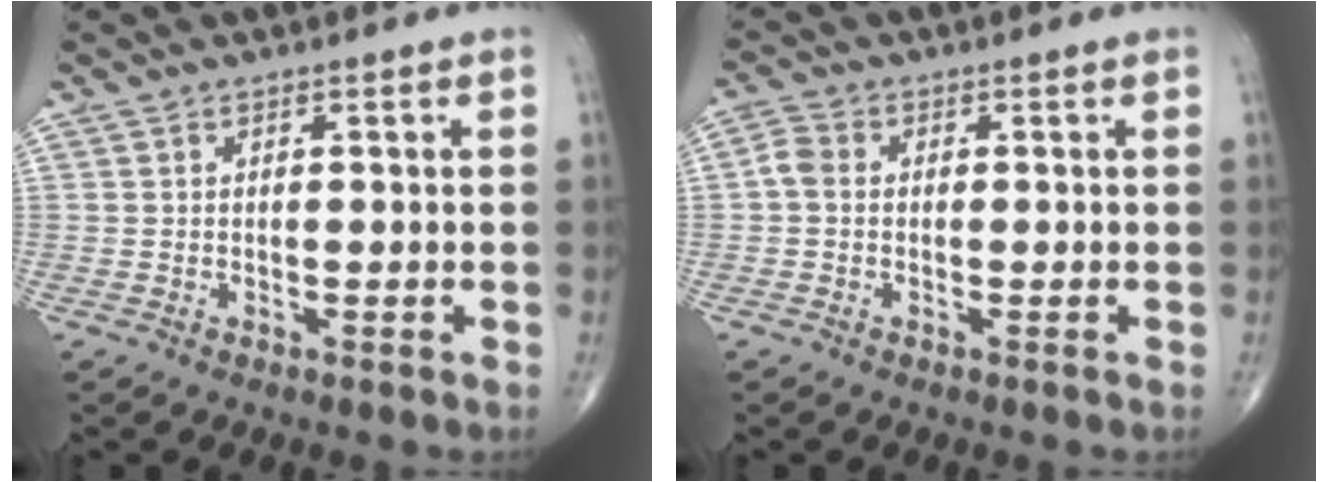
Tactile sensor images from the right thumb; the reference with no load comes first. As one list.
[{"total": 2.7, "force": [-0.2, 2.0, 1.7], "torque": [-0.033, 0.006, -0.014]}]